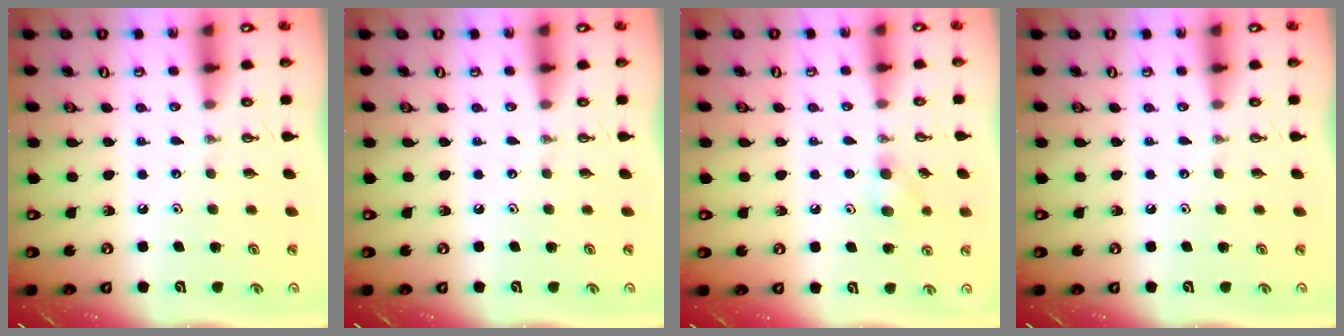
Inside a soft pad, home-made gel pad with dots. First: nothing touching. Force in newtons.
{"total": 0.0}
{"total": 6.5, "press": 6.4, "slide": 1.0}
{"total": 0.0}